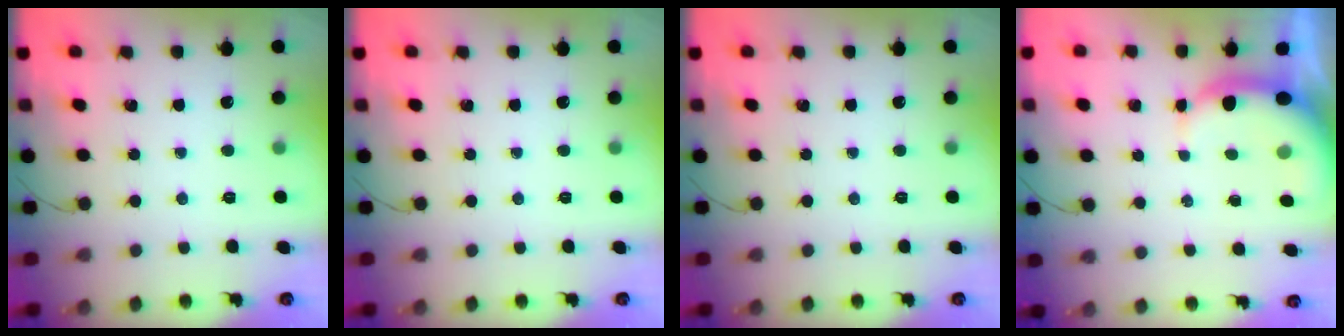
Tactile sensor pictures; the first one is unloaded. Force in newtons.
{"total": 0.0}
{"total": 0.0}
{"total": 6.5, "press": 6.4, "slide": 1.3}